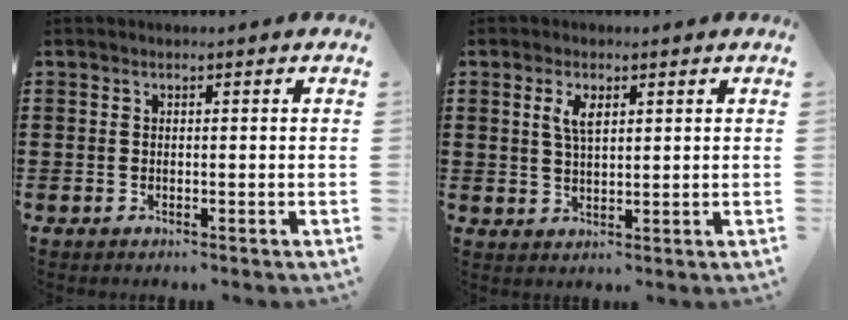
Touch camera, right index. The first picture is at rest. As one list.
[{"total": 3.5, "force": [1.4, 1.5, 2.9], "torque": [-0.062, 0.007, 0.023]}]